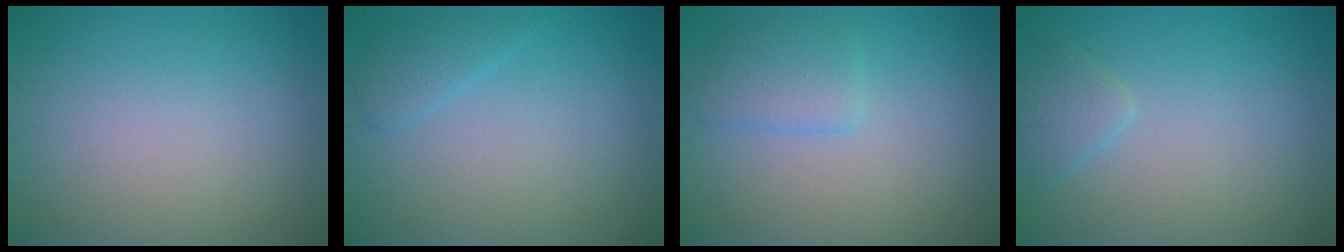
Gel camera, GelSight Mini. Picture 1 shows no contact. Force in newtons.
{"total": 1.5, "press": 1.5, "slide": 0.1}
{"total": 2.6, "press": 2.6, "slide": 0.1}
{"total": 1.5, "press": 1.5, "slide": 0.0}